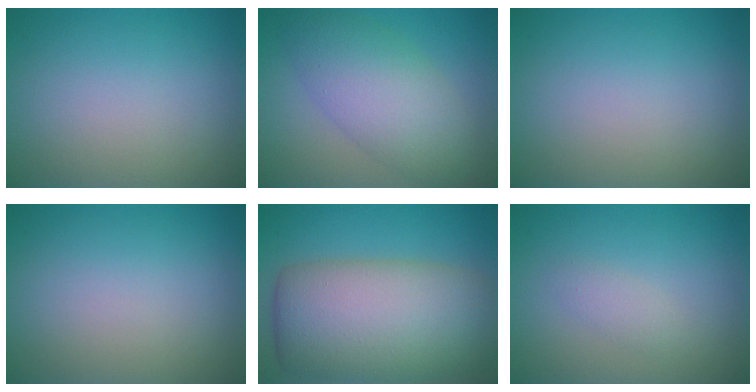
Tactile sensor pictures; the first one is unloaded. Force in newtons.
{"total": 6.9, "press": 6.9, "slide": 0.2}
{"total": 0.0}
{"total": 0.0}
{"total": 12.3, "press": 12.3, "slide": 0.8}
{"total": 1.2, "press": 1.2, "slide": 0.1}